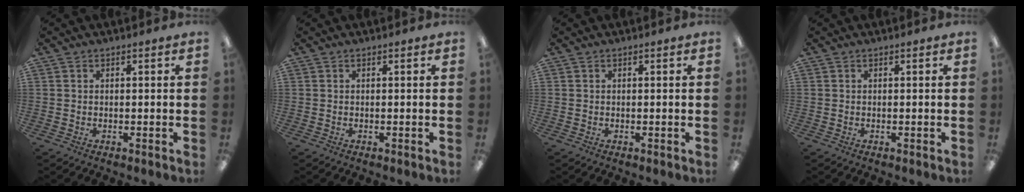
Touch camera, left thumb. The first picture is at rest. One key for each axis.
{"total": 0.0}
{"total": 0.0}
{"total": 0.0}